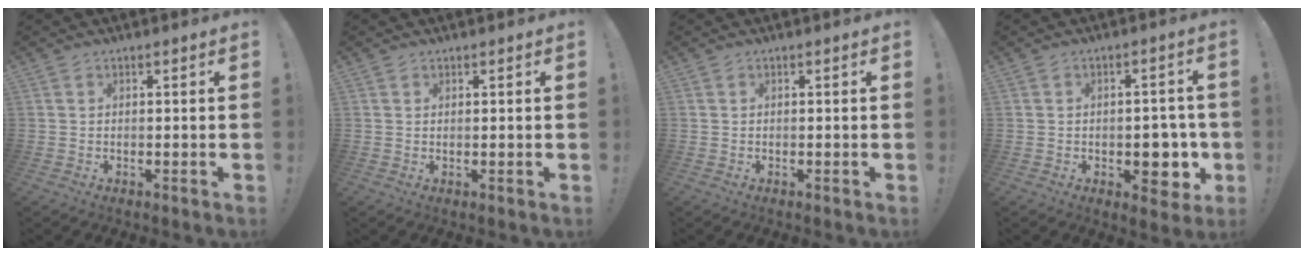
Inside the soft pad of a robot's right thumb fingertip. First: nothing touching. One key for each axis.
{"total": 0.6, "fx": 0.6, "fy": 0.2, "fz": 0.1, "tx": 0.004, "ty": -0.004, "tz": 0.010}
{"total": 0.0}
{"total": 9.0, "fx": -2.0, "fy": 6.0, "fz": 6.4, "tx": -0.058, "ty": 0.003, "tz": -0.025}